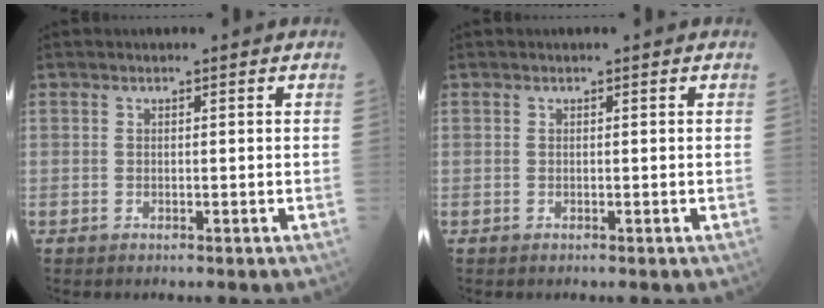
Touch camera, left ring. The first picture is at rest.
{"total": 0.0}